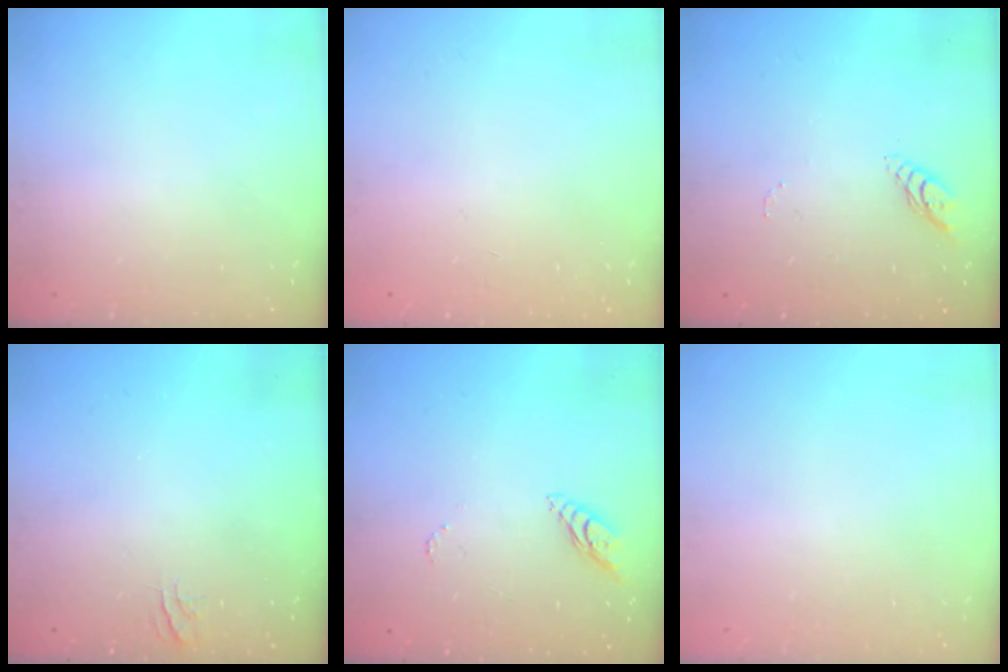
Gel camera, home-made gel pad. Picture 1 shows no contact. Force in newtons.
{"total": 0.0}
{"total": 5.3, "press": 5.3, "slide": 0.3}
{"total": 3.7, "press": 3.7, "slide": 0.3}
{"total": 5.4, "press": 5.4, "slide": 0.4}
{"total": 0.0}